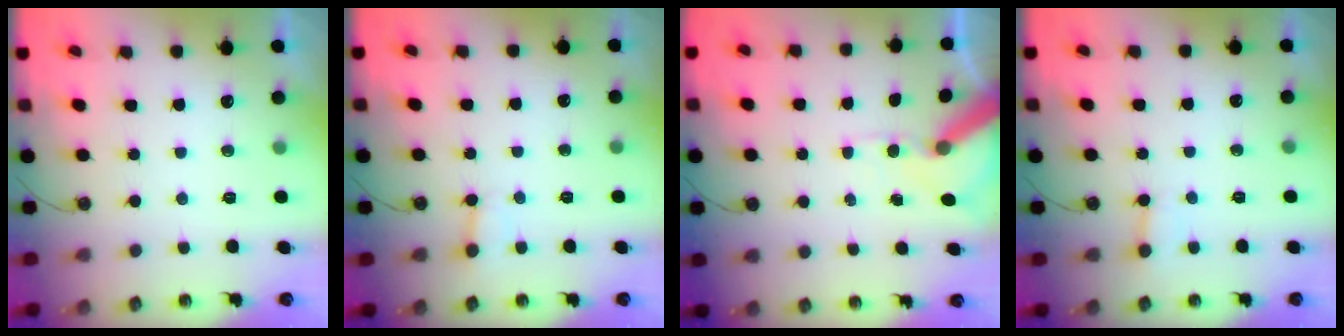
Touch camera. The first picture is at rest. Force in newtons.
{"total": 1.7, "press": 1.7, "slide": 0.0}
{"total": 10.7, "press": 10.6, "slide": 1.4}
{"total": 2.0, "press": 2.0, "slide": 0.0}